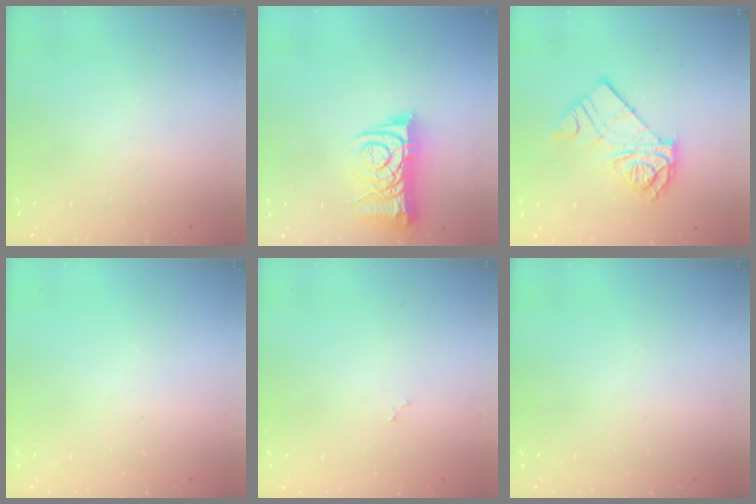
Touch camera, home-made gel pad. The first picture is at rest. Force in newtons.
{"total": 9.5, "press": 9.4, "slide": 1.1}
{"total": 12.9, "press": 12.9, "slide": 0.7}
{"total": 0.0}
{"total": 2.3, "press": 2.3, "slide": 0.2}
{"total": 0.0}